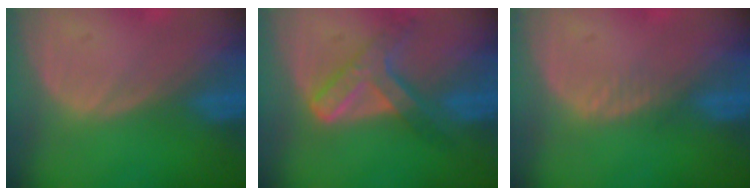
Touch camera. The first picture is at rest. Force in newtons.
{"total": 7.2, "press": 6.2, "slide": 3.8}
{"total": 1.4, "press": 1.3, "slide": 0.2}